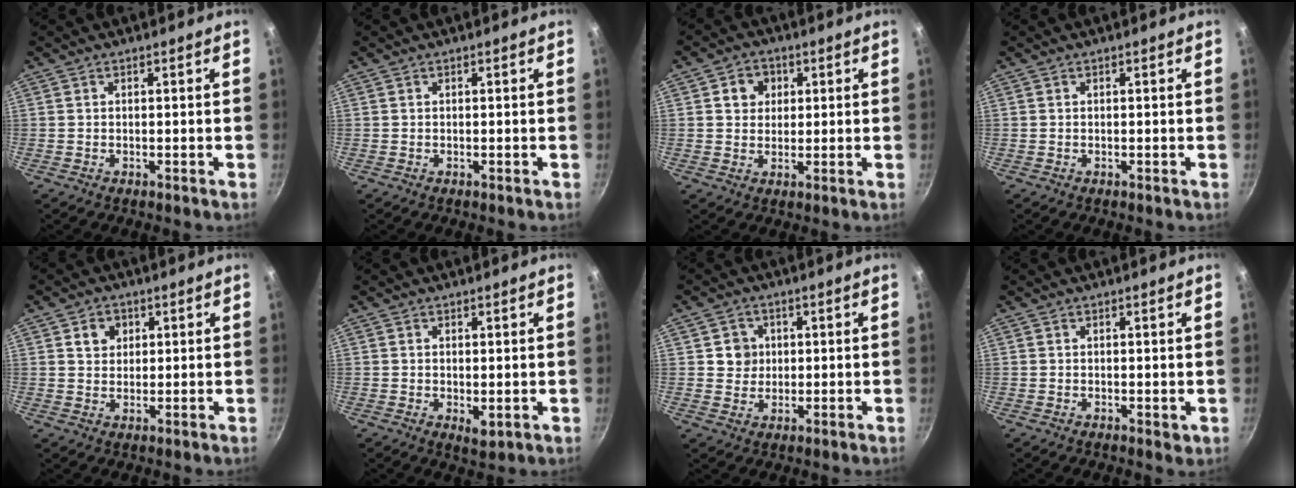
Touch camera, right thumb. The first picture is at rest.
{"total": 0.0}
{"total": 5.1, "force": [1.5, 4.5, 1.9], "torque": [0.003, 0.003, 0.019]}
{"total": 0.0}
{"total": 4.1, "force": [1.5, 3.5, 1.6], "torque": [-0.003, 0.001, 0.023]}
{"total": 2.7, "force": [0.2, 1.6, 2.2], "torque": [-0.034, -0.009, 0.004]}
{"total": 4.3, "force": [0.9, 4.1, 1.0], "torque": [0.012, 0.001, 0.011]}
{"total": 1.0, "force": [0.3, 0.7, 0.7], "torque": [-0.008, -0.002, 0.005]}